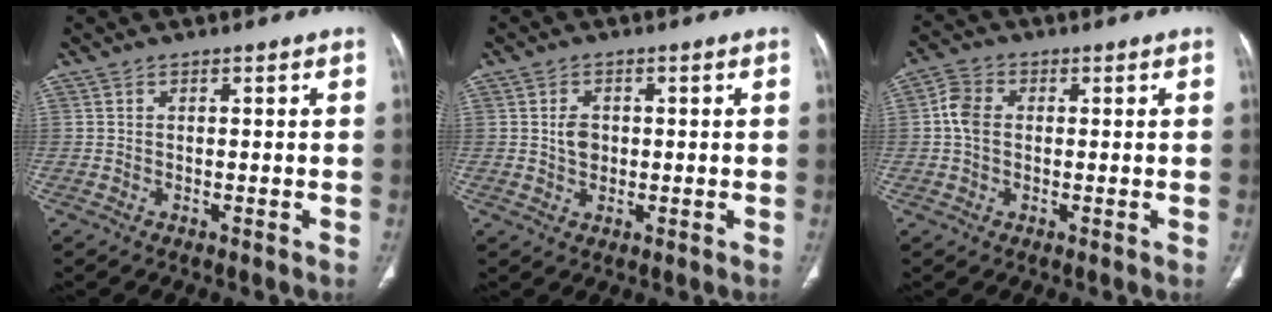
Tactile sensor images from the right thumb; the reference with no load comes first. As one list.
[{"total": 3.1, "force": [0.3, 2.3, 2.0], "torque": [-0.028, 0.001, 0.005]}, {"total": 4.8, "force": [0.1, 3.6, 3.1], "torque": [-0.064, 0.013, -0.005]}]